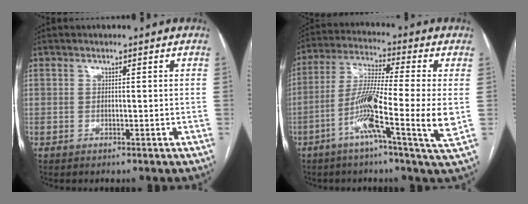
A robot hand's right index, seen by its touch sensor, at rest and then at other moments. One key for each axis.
{"total": 13.9, "fx": -3.3, "fy": -0.3, "fz": 13.5, "tx": -0.252, "ty": -0.013, "tz": -0.073}